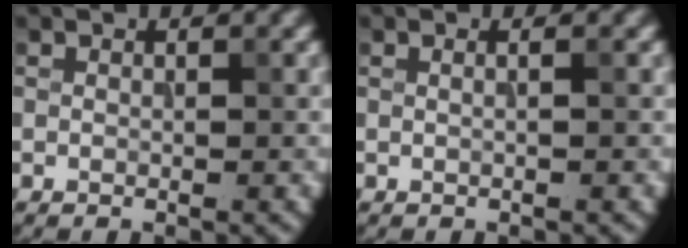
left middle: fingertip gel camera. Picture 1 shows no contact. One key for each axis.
{"total": 1.3, "fx": 0.4, "fy": 0.6, "fz": 1.1, "tx": -0.002, "ty": -0.004, "tz": -0.008}